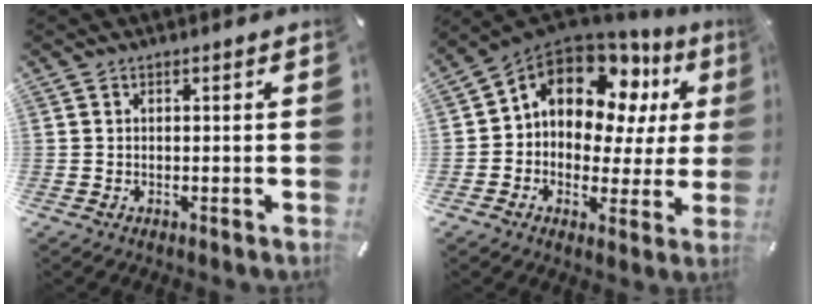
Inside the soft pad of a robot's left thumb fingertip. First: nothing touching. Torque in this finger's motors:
{"motor_torque": [2.10, 2.22, 1.08, -0.66, 0.28]}